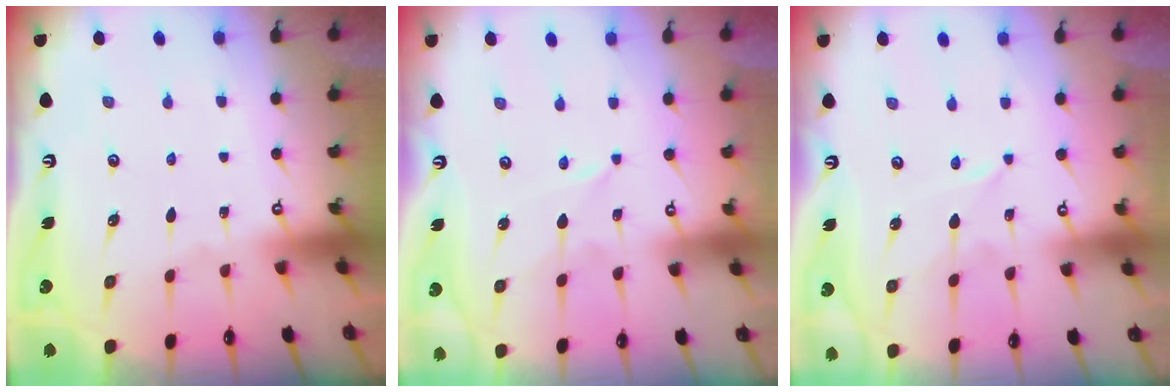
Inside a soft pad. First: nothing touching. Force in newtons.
{"total": 1.4, "press": 1.3, "slide": 0.3}
{"total": 1.4, "press": 1.3, "slide": 0.3}